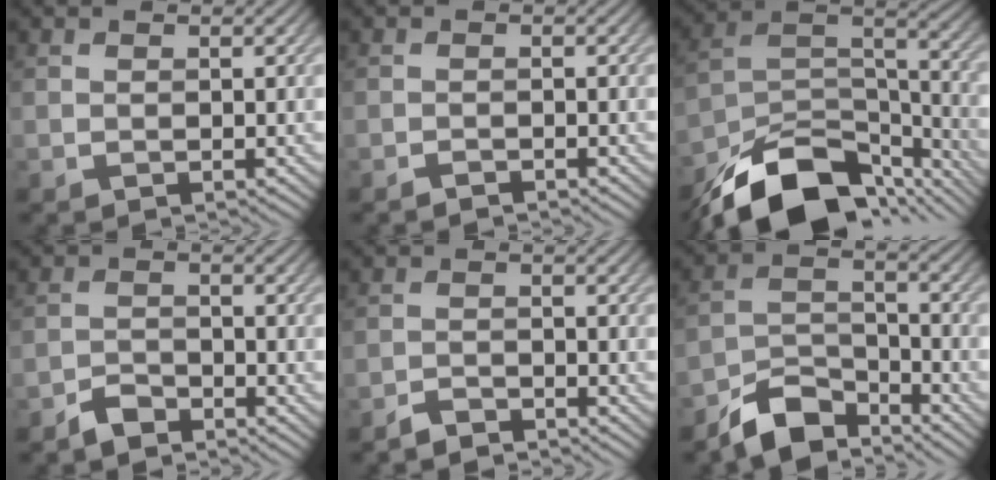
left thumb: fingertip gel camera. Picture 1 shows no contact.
{"total": 1.0, "force": [-0.9, 0.1, 0.3], "torque": [-0.006, -0.001, -0.019]}
{"total": 16.4, "force": [-11.8, 7.5, 8.6], "torque": [-0.185, -0.025, -0.192]}
{"total": 2.6, "force": [-2.2, 0.9, 0.8], "torque": [-0.013, 0.004, -0.049]}
{"total": 2.0, "force": [-1.9, 0.3, 0.6], "torque": [-0.009, 0.002, -0.041]}
{"total": 7.1, "force": [-5.9, 2.6, 2.9], "torque": [-0.055, -0.002, -0.125]}